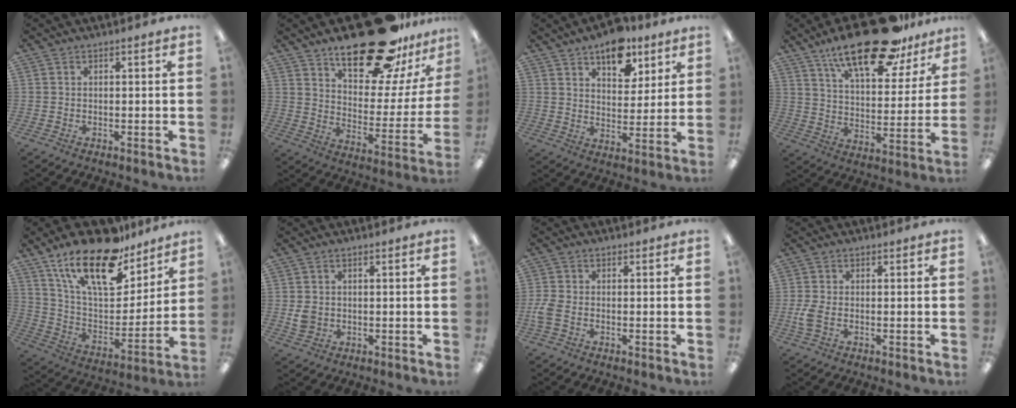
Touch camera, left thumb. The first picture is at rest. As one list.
[{"total": 27.5, "force": [19.4, 10.9, 16.2], "torque": [-0.236, -0.117, 0.321]}, {"total": 11.6, "force": [8.1, 6.1, 5.7], "torque": [-0.062, -0.044, 0.139]}, {"total": 22.3, "force": [16.0, 8.3, 13.2], "torque": [-0.205, -0.093, 0.271]}, {"total": 22.5, "force": [16.0, 9.2, 12.9], "torque": [-0.231, -0.097, 0.282]}, {"total": 3.4, "force": [0.1, 2.9, 1.7], "torque": [-0.016, -0.002, 0.001]}, {"total": 3.6, "force": [-1.0, 2.0, 2.8], "torque": [-0.066, -0.001, -0.020]}, {"total": 3.6, "force": [-0.6, 1.9, 3.0], "torque": [-0.070, -0.002, -0.015]}]